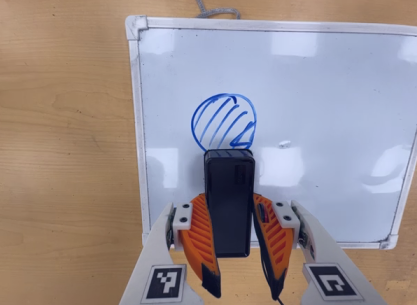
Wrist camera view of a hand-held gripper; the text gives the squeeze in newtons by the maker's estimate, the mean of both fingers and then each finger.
{"total": 7.0, "left": 5.4, "right": 8.6}